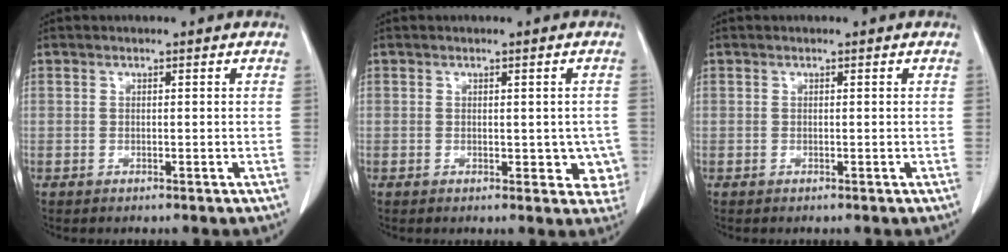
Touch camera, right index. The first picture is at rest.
{"total": 4.4, "force": [-0.3, 2.8, 3.4], "torque": [-0.013, 0.004, 0.000]}
{"total": 0.0}